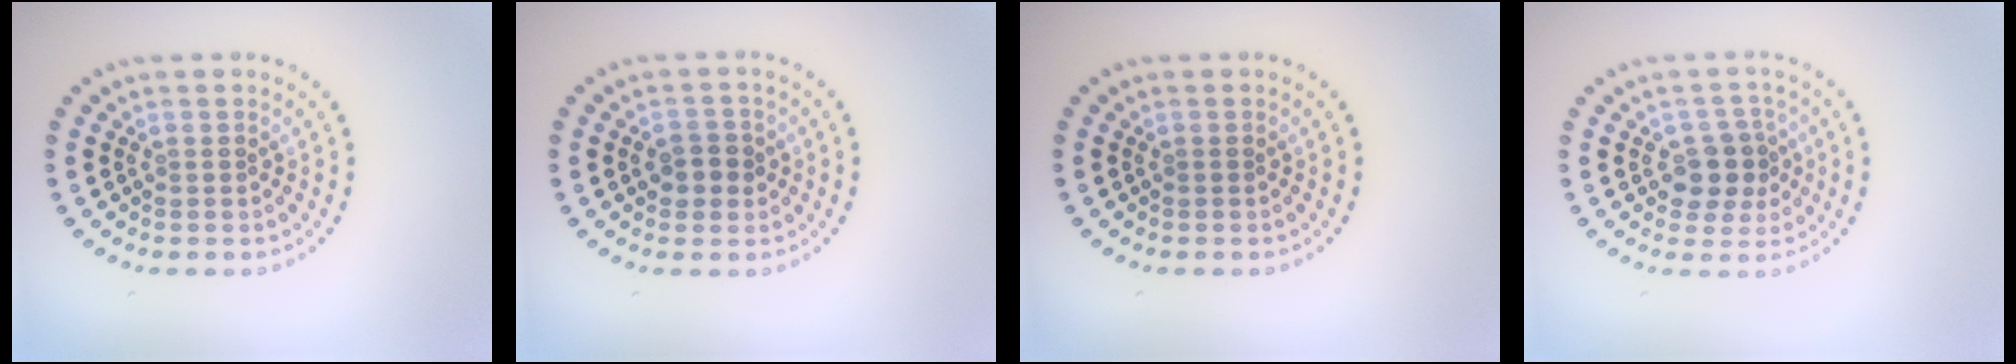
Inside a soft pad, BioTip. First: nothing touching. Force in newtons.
{"total": 2.2, "press": 2.1, "slide": 0.5}
{"total": 0.0}
{"total": 3.6, "press": 3.3, "slide": 1.3}